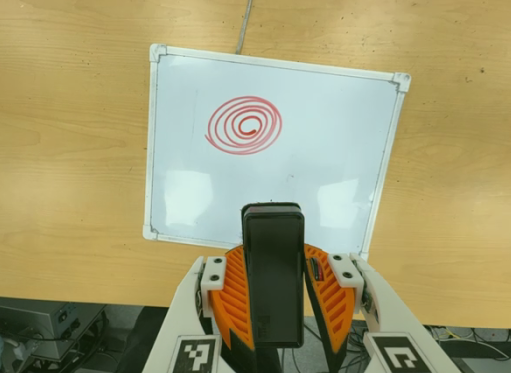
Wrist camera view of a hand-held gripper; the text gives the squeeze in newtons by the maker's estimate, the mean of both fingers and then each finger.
{"total": 8.2, "left": 6.1, "right": 10.3}